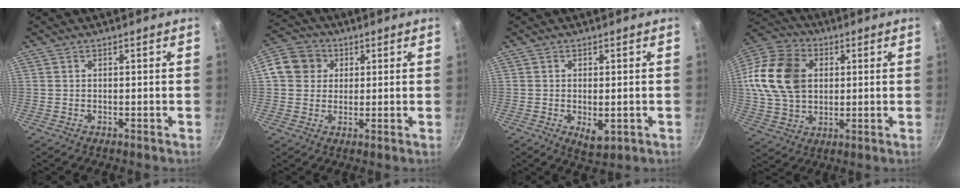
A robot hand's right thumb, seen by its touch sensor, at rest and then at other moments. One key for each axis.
{"total": 9.5, "fx": 2.3, "fy": 8.4, "fz": 3.8, "tx": -0.045, "ty": 0.018, "tz": 0.027}
{"total": 4.3, "fx": -0.9, "fy": 2.2, "fz": 3.6, "tx": -0.052, "ty": -0.010, "tz": -0.003}
{"total": 18.0, "fx": 3.1, "fy": 13.3, "fz": 11.8, "tx": -0.208, "ty": 0.013, "tz": 0.051}